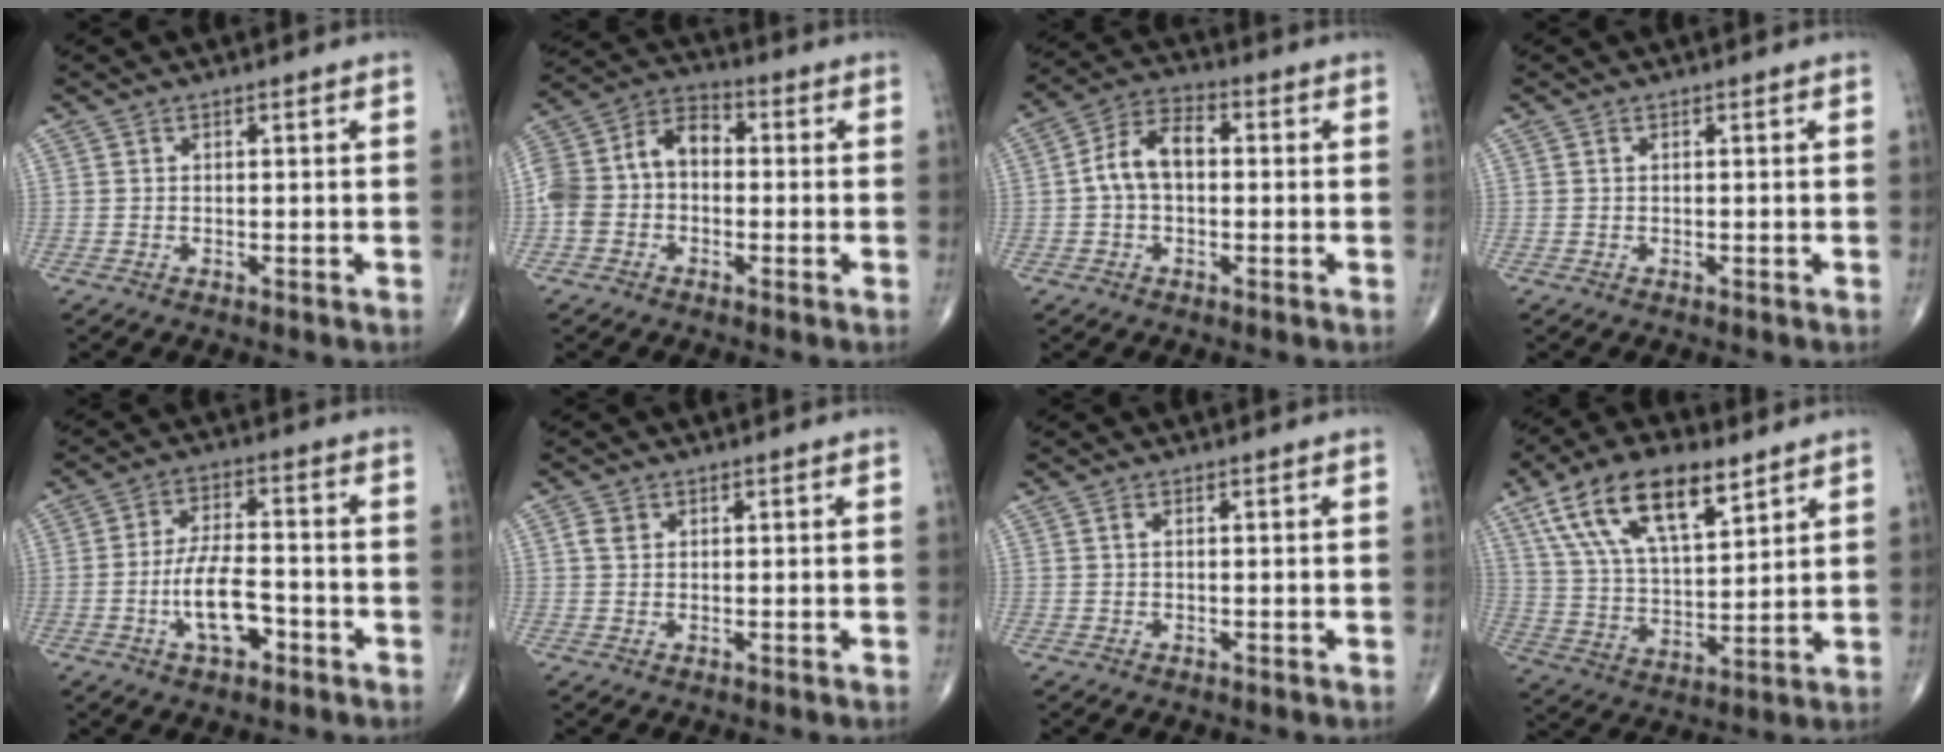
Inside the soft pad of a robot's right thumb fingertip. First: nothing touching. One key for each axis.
{"total": 11.2, "fx": -0.9, "fy": 8.3, "fz": 7.4, "tx": -0.132, "ty": 0.045, "tz": -0.031}
{"total": 8.5, "fx": 0.1, "fy": 5.2, "fz": 6.7, "tx": -0.118, "ty": 0.028, "tz": -0.008}
{"total": 0.0}
{"total": 9.0, "fx": -3.2, "fy": 4.0, "fz": 7.4, "tx": -0.132, "ty": 0.027, "tz": -0.058}
{"total": 2.1, "fx": 0.7, "fy": 1.6, "fz": 1.2, "tx": -0.022, "ty": 0.004, "tz": 0.013}
{"total": 0.8, "fx": 0.3, "fy": 0.3, "fz": 0.6, "tx": -0.016, "ty": 0.006, "tz": 0.006}
{"total": 18.5, "fx": 10.0, "fy": 8.0, "fz": 13.3, "tx": -0.217, "ty": -0.027, "tz": 0.186}